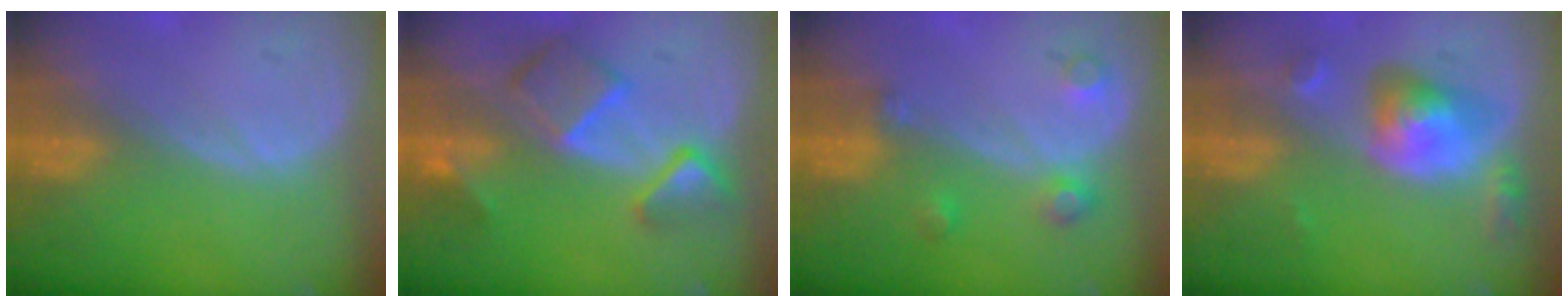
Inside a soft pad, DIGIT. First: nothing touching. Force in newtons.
{"total": 7.9, "press": 6.9, "slide": 4.0}
{"total": 3.4, "press": 3.1, "slide": 1.5}
{"total": 6.0, "press": 5.5, "slide": 2.5}